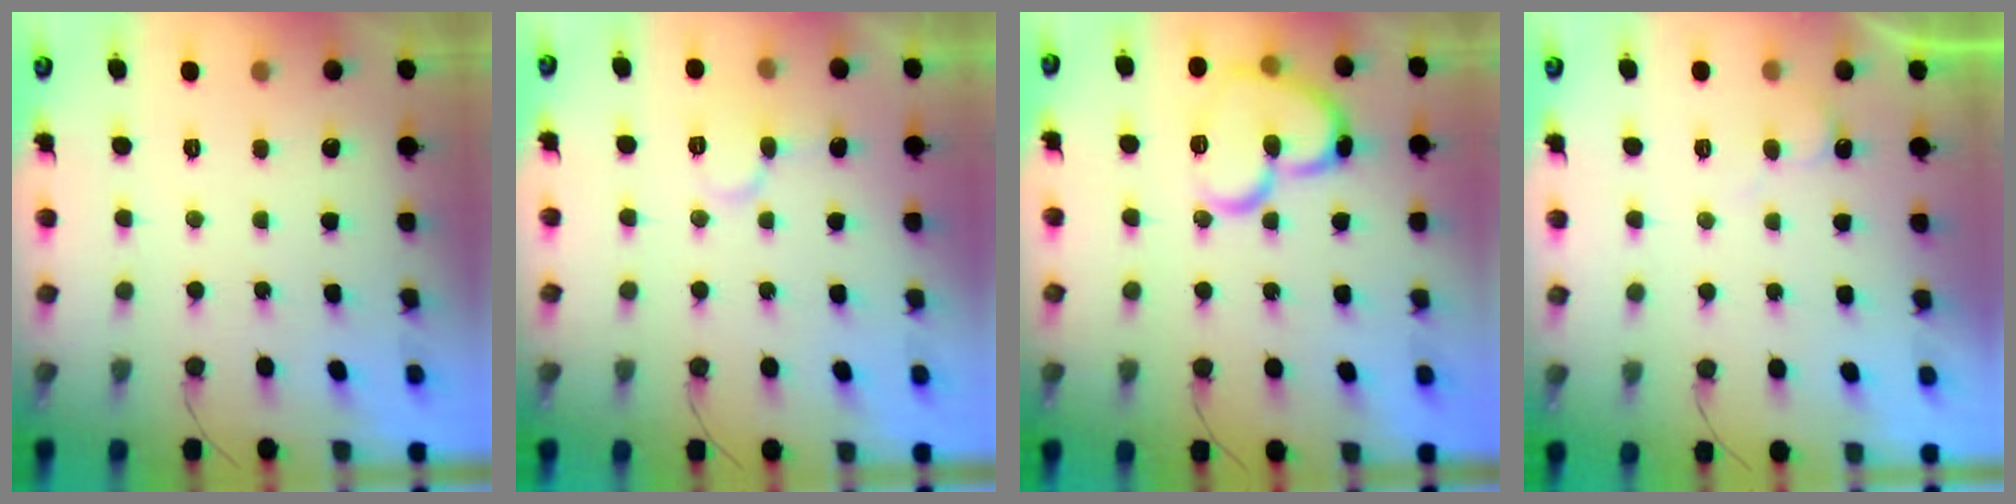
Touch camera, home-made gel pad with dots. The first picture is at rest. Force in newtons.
{"total": 7.5, "press": 7.4, "slide": 0.9}
{"total": 16.4, "press": 16.3, "slide": 2.1}
{"total": 4.7, "press": 4.6, "slide": 0.5}